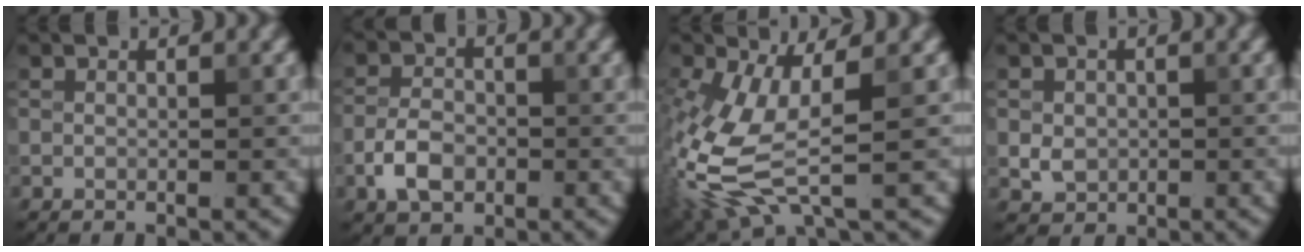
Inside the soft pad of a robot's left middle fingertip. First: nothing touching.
{"total": 3.6, "force": [-1.4, 2.4, 2.3], "torque": [-0.043, 0.003, -0.034]}
{"total": 7.9, "force": [-1.2, 3.3, 7.0], "torque": [-0.184, -0.008, -0.026]}
{"total": 1.9, "force": [-0.2, 1.7, 0.9], "torque": [-0.015, -0.002, -0.005]}